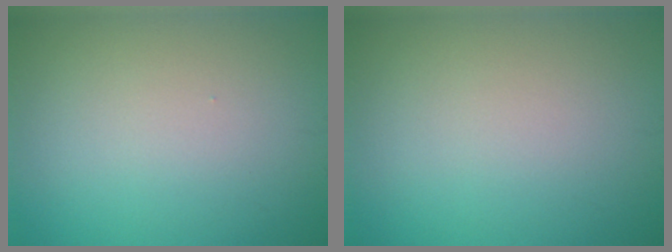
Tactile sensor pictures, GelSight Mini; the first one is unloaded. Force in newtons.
{"total": 0.0}